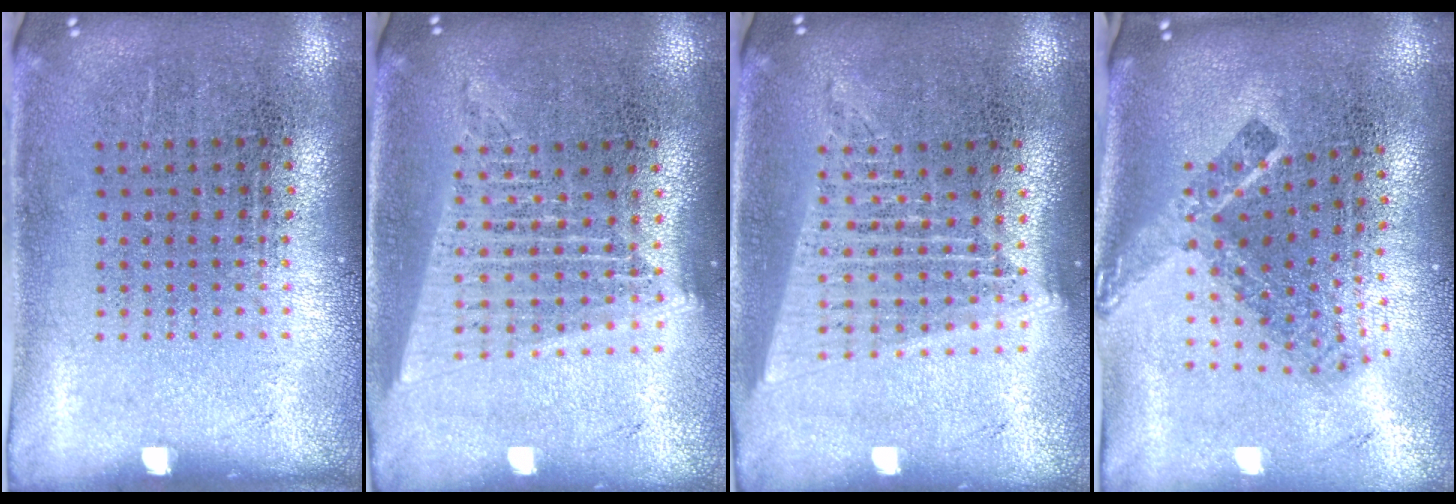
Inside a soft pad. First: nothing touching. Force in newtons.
{"total": 1.7, "press": 1.6, "slide": 0.7}
{"total": 1.7, "press": 1.6, "slide": 0.7}
{"total": 2.2, "press": 1.5, "slide": 1.7}